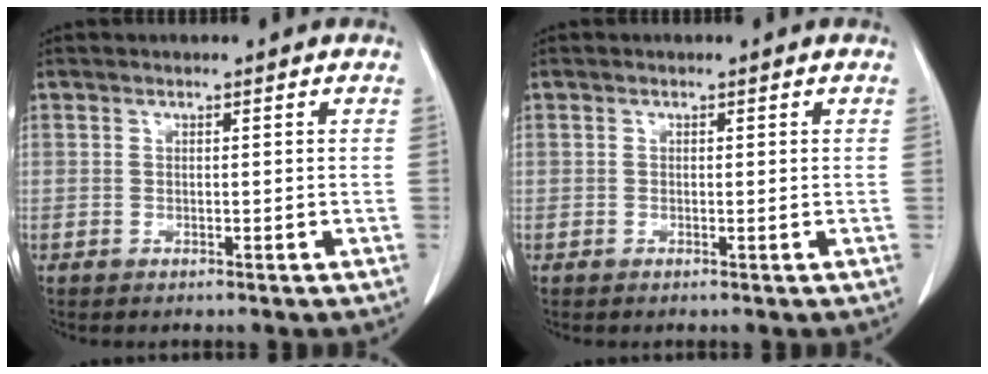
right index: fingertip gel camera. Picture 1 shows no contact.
{"total": 0.0}